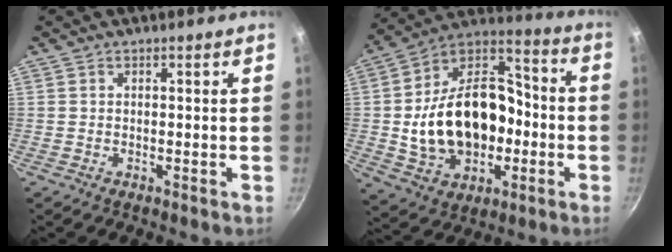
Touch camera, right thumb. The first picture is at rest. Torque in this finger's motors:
{"motor_torque": [1.25, 3.76, 1.81, -0.41, 0.27]}